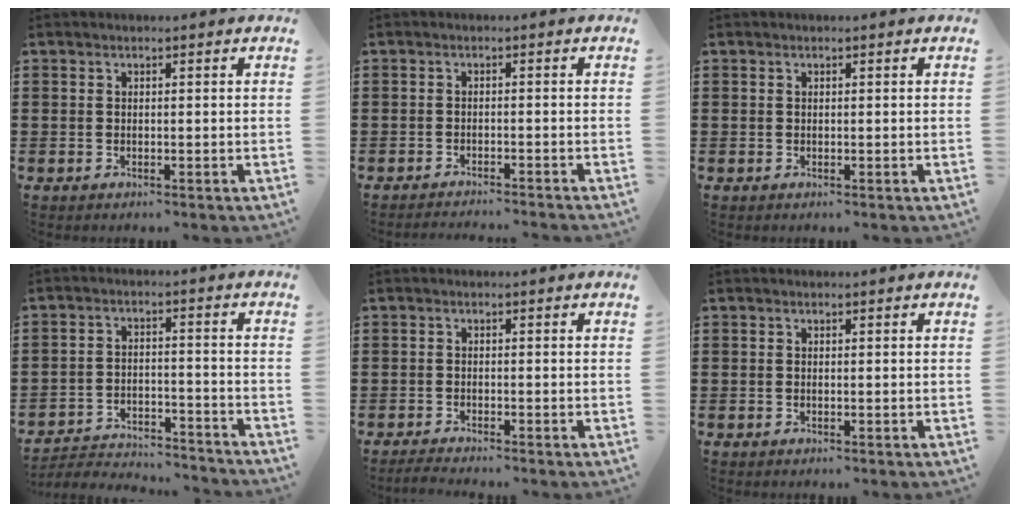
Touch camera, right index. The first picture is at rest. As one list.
[{"total": 1.8, "force": [-1.7, -0.4, 0.1], "torque": [-0.003, 0.000, -0.035]}, {"total": 0.0}, {"total": 4.2, "force": [-4.1, 0.5, 0.7], "torque": [-0.017, 0.005, -0.086]}, {"total": 1.5, "force": [-1.5, -0.2, 0.1], "torque": [-0.005, -0.002, -0.029]}, {"total": 0.0}]